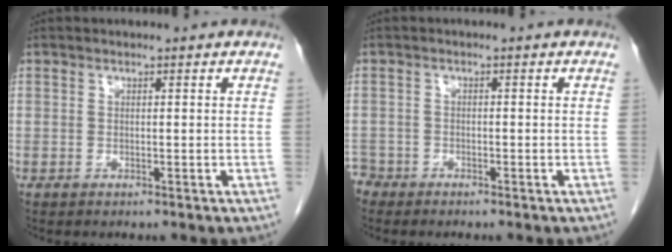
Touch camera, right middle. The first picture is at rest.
{"total": 2.3, "force": [-2.1, 1.0, -0.2], "torque": [0.005, 0.001, -0.041]}